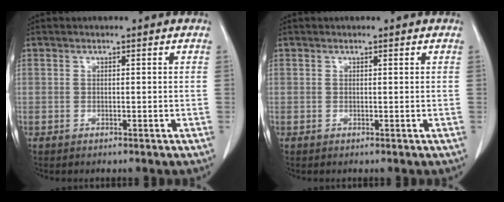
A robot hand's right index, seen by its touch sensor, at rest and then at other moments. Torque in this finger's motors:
{"motor_torque": [-0.10, 0.05, -0.01, -0.01]}